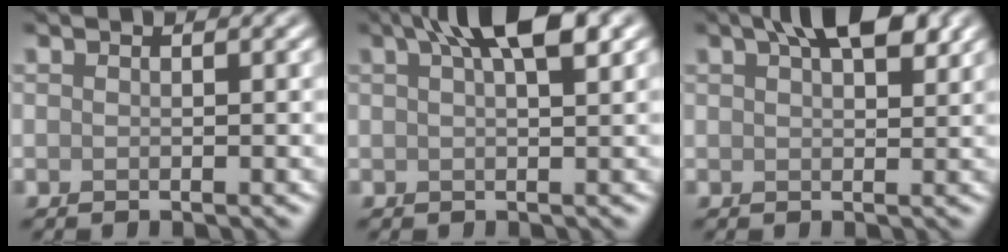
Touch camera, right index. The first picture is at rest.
{"total": 5.8, "force": [3.0, 1.9, 4.6], "torque": [-0.070, 0.016, 0.043]}
{"total": 5.7, "force": [3.2, 2.5, 4.0], "torque": [-0.060, 0.011, 0.049]}